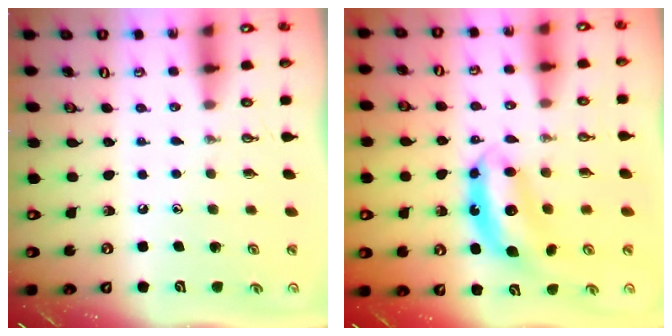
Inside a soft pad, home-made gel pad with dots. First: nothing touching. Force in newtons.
{"total": 7.2, "press": 7.2, "slide": 0.2}